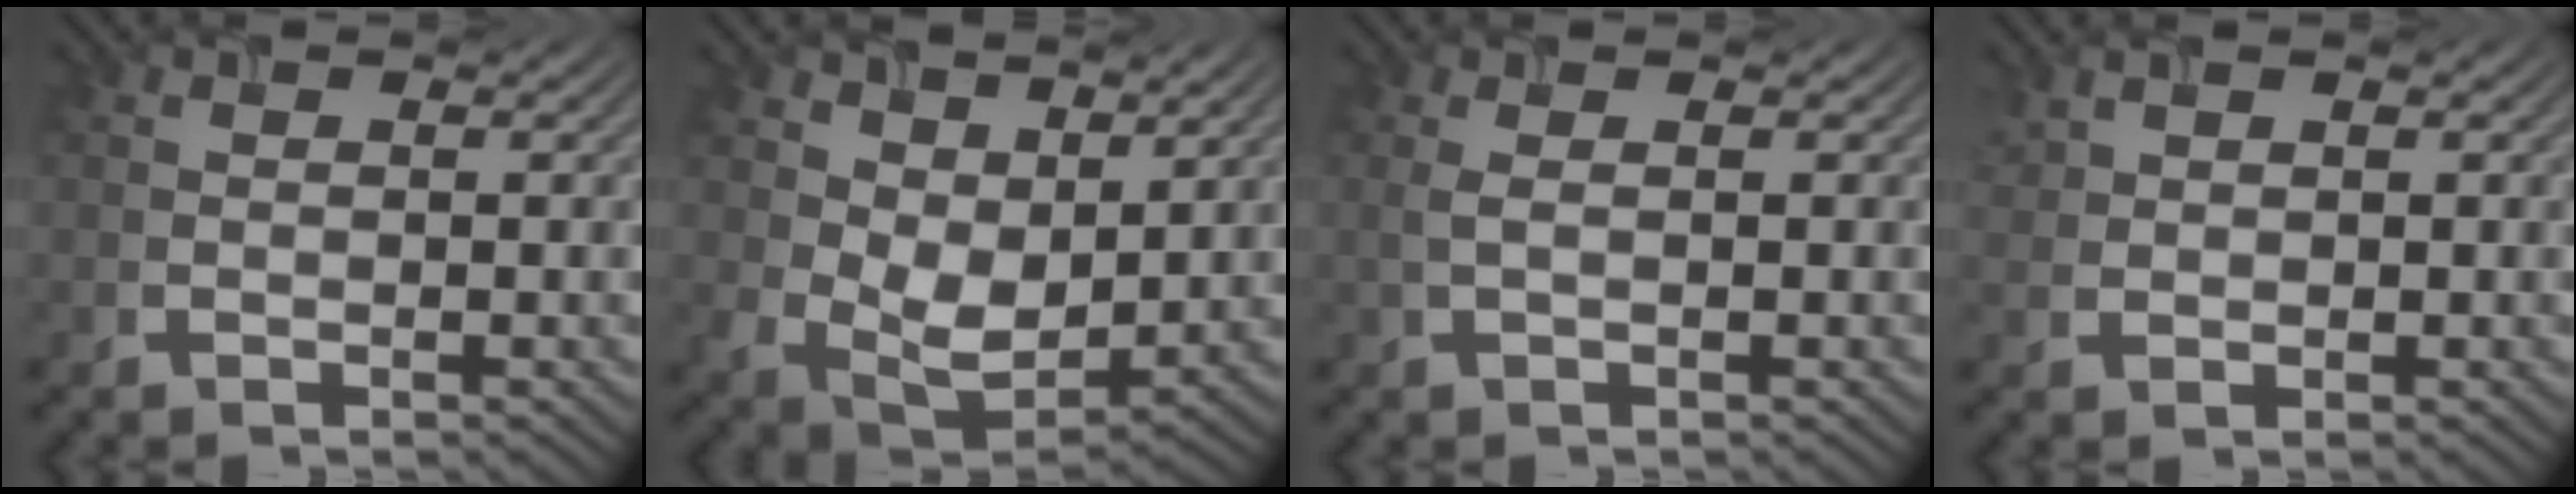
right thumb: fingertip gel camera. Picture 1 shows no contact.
{"total": 7.1, "force": [3.0, 4.5, 4.6], "torque": [-0.107, -0.014, 0.060]}
{"total": 1.1, "force": [0.2, 0.2, 1.1], "torque": [-0.028, 0.004, 0.002]}
{"total": 1.6, "force": [1.4, 0.6, 0.5], "torque": [-0.017, 0.004, 0.037]}